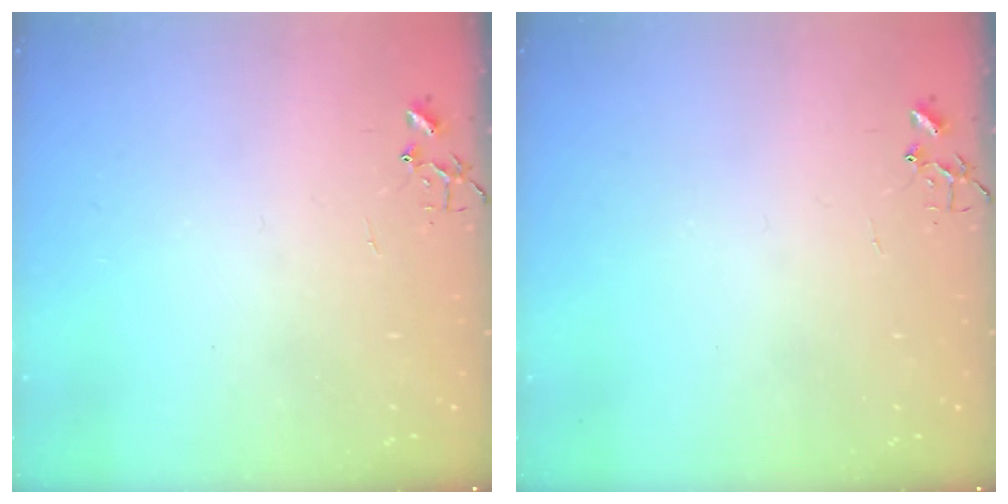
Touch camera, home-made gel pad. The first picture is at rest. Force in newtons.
{"total": 0.0}